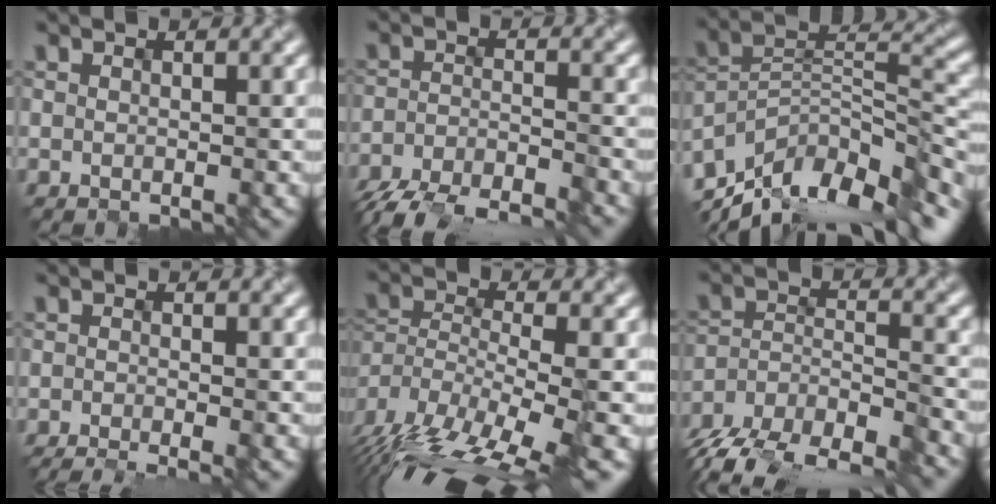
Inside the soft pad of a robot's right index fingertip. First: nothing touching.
{"total": 7.2, "force": [-6.1, 1.8, 3.2], "torque": [-0.059, -0.023, -0.101]}
{"total": 13.1, "force": [-10.1, 5.4, 6.3], "torque": [-0.133, 0.015, -0.165]}
{"total": 4.6, "force": [-2.8, 1.5, 3.4], "torque": [-0.029, -0.005, -0.039]}
{"total": 15.5, "force": [-10.3, 5.6, 10.1], "torque": [-0.180, -0.003, -0.138]}
{"total": 11.2, "force": [-9.6, 4.4, 3.7], "torque": [-0.058, -0.007, -0.140]}